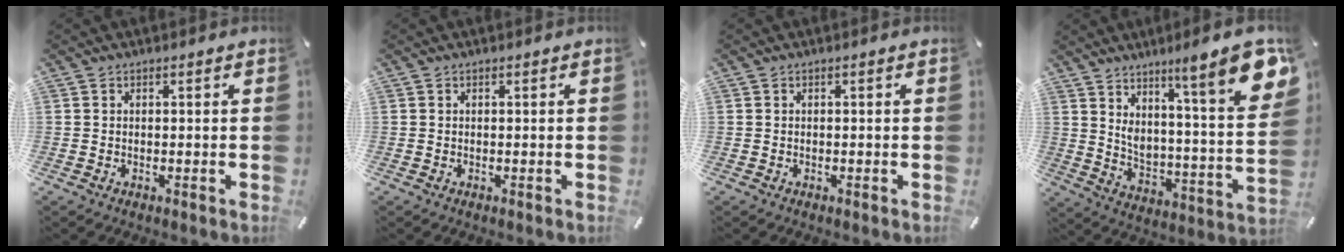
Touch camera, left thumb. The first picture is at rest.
{"total": 0.0}
{"total": 0.0}
{"total": 16.6, "force": [11.1, 2.5, 12.0], "torque": [-0.184, -0.095, 0.171]}